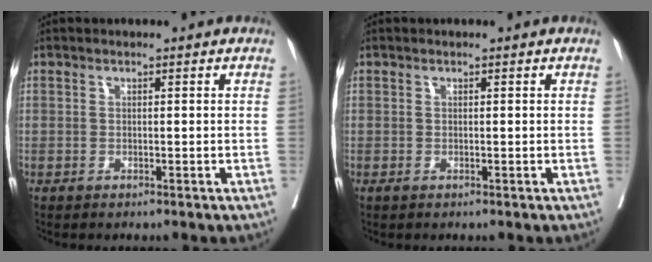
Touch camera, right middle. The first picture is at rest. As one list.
[{"total": 0.0}]